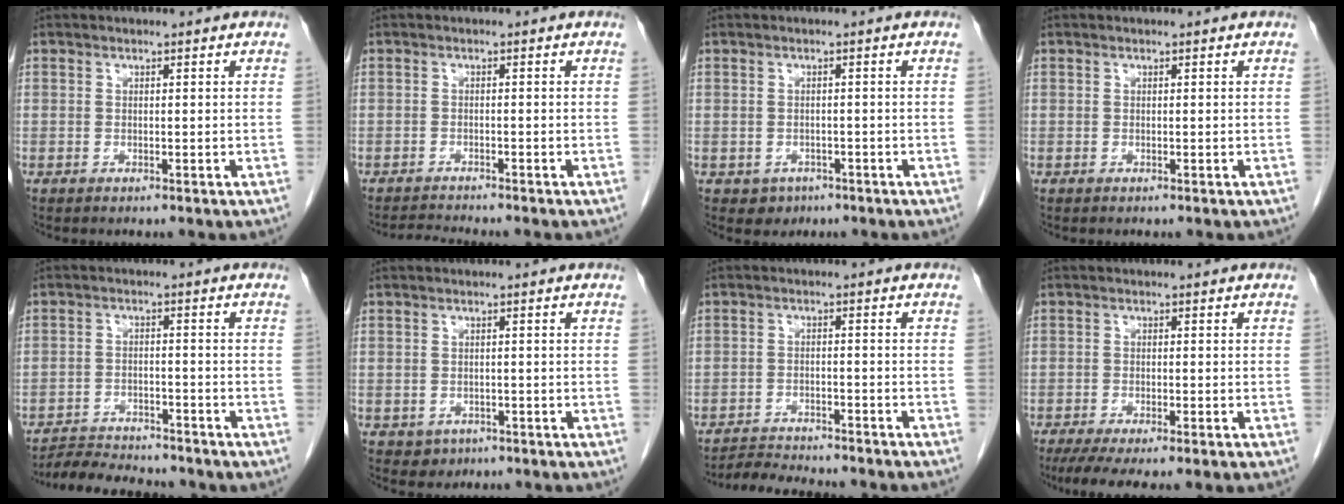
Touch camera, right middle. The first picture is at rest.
{"total": 2.5, "force": [-2.3, -0.9, 0.1], "torque": [-0.012, -0.017, -0.040]}
{"total": 2.0, "force": [-1.1, 1.7, 0.3], "torque": [-0.009, 0.005, -0.009]}
{"total": 0.0}
{"total": 8.1, "force": [-7.8, 1.4, 1.9], "torque": [-0.032, -0.003, -0.120]}
{"total": 1.8, "force": [-0.9, 1.5, 0.3], "torque": [-0.008, 0.004, -0.007]}
{"total": 6.3, "force": [-6.1, -0.4, 1.4], "torque": [-0.024, -0.014, -0.097]}
{"total": 7.4, "force": [-5.5, 0.7, 4.9], "torque": [-0.072, -0.016, -0.083]}